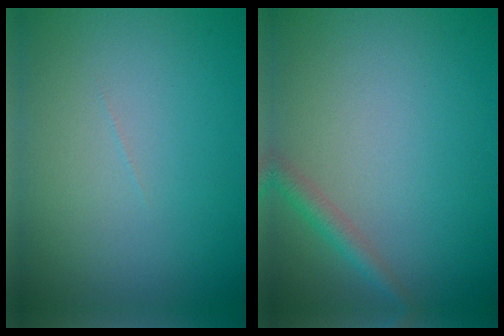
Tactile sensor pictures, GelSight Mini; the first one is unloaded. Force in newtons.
{"total": 1.7, "press": 1.7, "slide": 0.1}